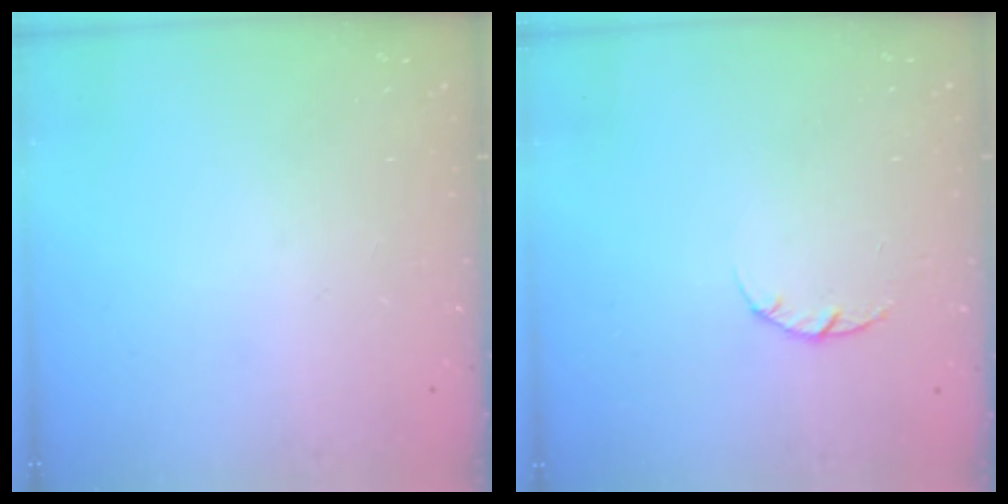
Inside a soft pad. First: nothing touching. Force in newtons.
{"total": 3.1, "press": 3.0, "slide": 0.4}